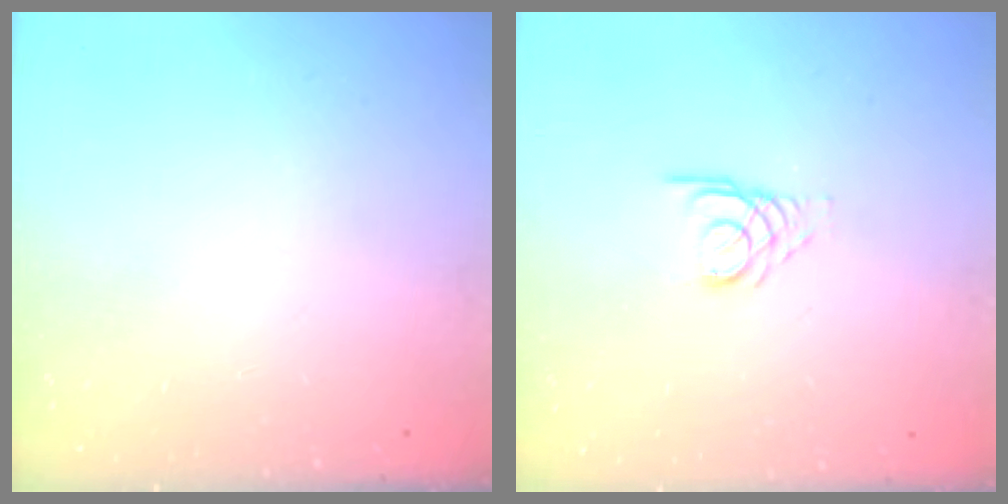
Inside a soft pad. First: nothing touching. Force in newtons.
{"total": 4.8, "press": 4.8, "slide": 0.3}